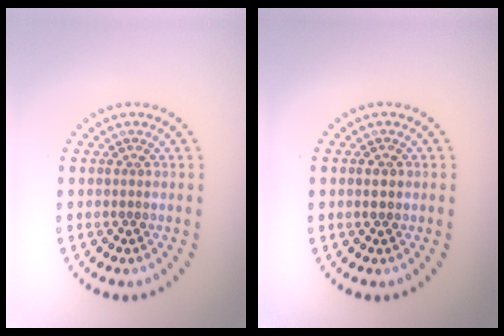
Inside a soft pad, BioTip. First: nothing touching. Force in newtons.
{"total": 1.4, "press": 1.4, "slide": 0.2}